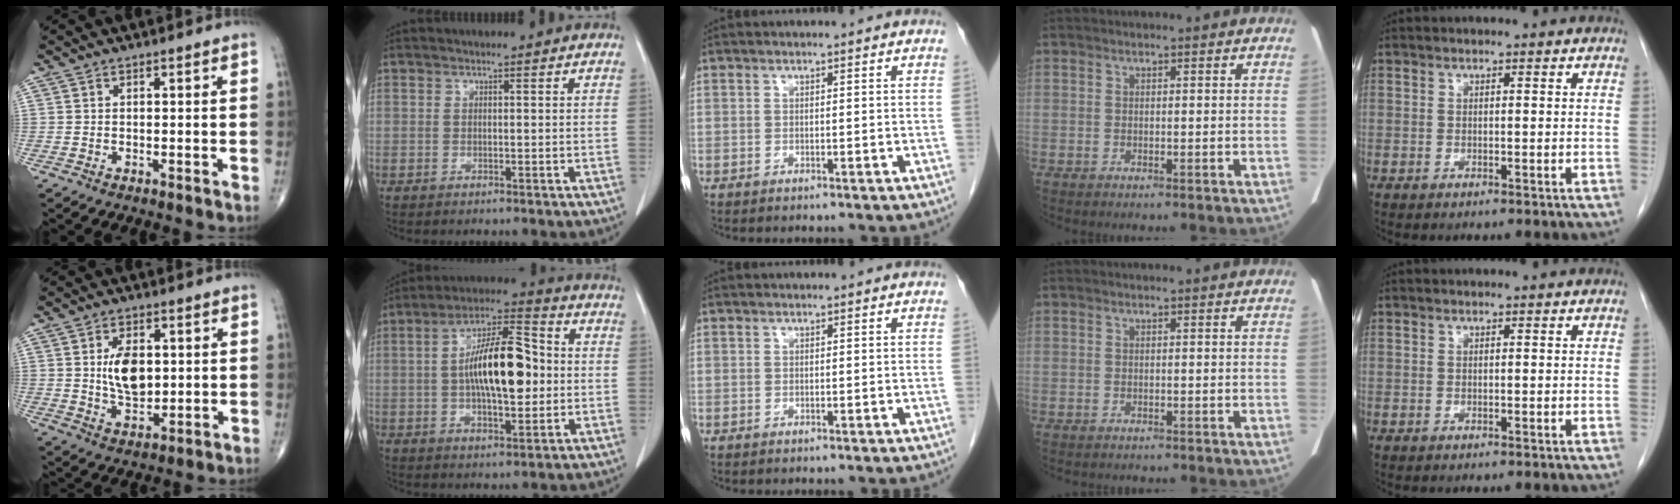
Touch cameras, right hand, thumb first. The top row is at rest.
{"thumb": {"total": 8.6, "force": [1.2, 5.1, 6.9], "torque": [-0.101, -0.012, 0.027]}, "index": {"total": 14.0, "force": [0.1, 4.7, 13.2], "torque": [-0.239, 0.020, 0.000]}, "ring": {"total": 1.5, "force": [-1.3, 0.5, 0.5], "torque": [-0.012, -0.003, -0.013]}}